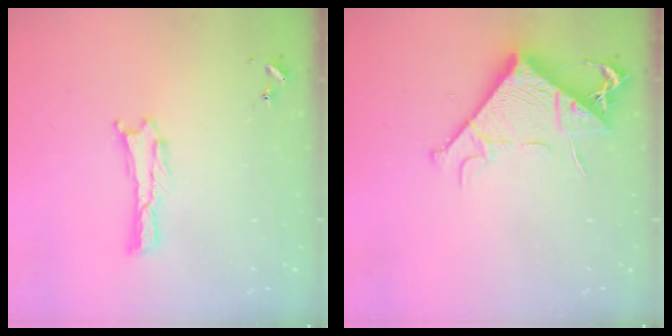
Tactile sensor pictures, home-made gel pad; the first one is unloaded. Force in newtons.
{"total": 8.5, "press": 8.4, "slide": 1.1}